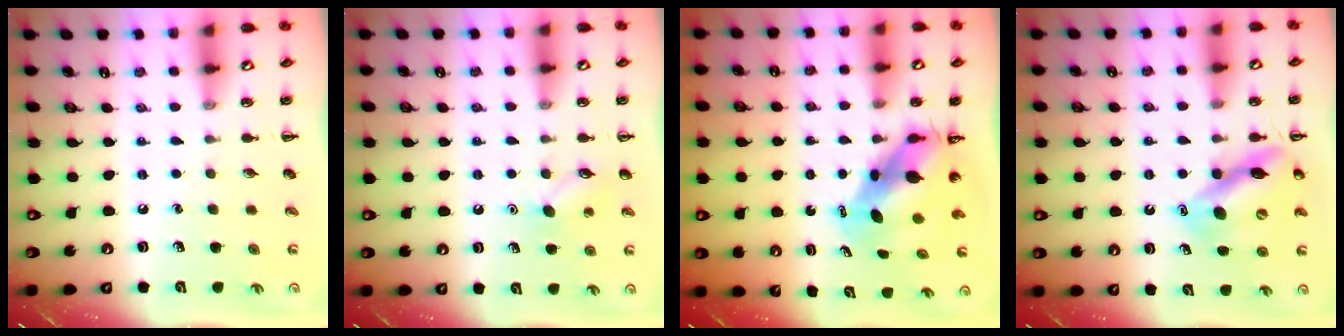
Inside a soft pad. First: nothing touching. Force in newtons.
{"total": 7.1, "press": 7.1, "slide": 1.1}
{"total": 6.4, "press": 6.2, "slide": 1.8}
{"total": 12.2, "press": 11.9, "slide": 2.8}